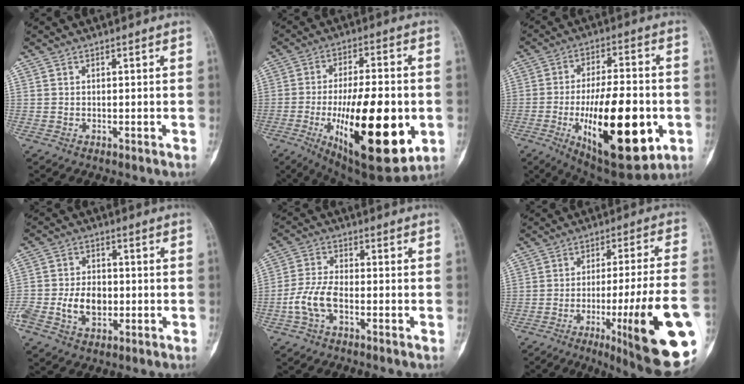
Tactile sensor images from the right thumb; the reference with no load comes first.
{"total": 25.5, "force": [-6.1, 9.3, 22.9], "torque": [-0.354, -0.006, -0.075]}
{"total": 23.8, "force": [-6.0, 9.4, 21.0], "torque": [-0.333, 0.003, -0.076]}
{"total": 8.0, "force": [-1.8, 5.5, 5.6], "torque": [-0.096, 0.015, -0.031]}
{"total": 6.7, "force": [-2.4, 3.2, 5.3], "torque": [-0.122, 0.022, -0.051]}
{"total": 23.0, "force": [-7.7, 2.6, 21.5], "torque": [-0.262, 0.002, -0.101]}